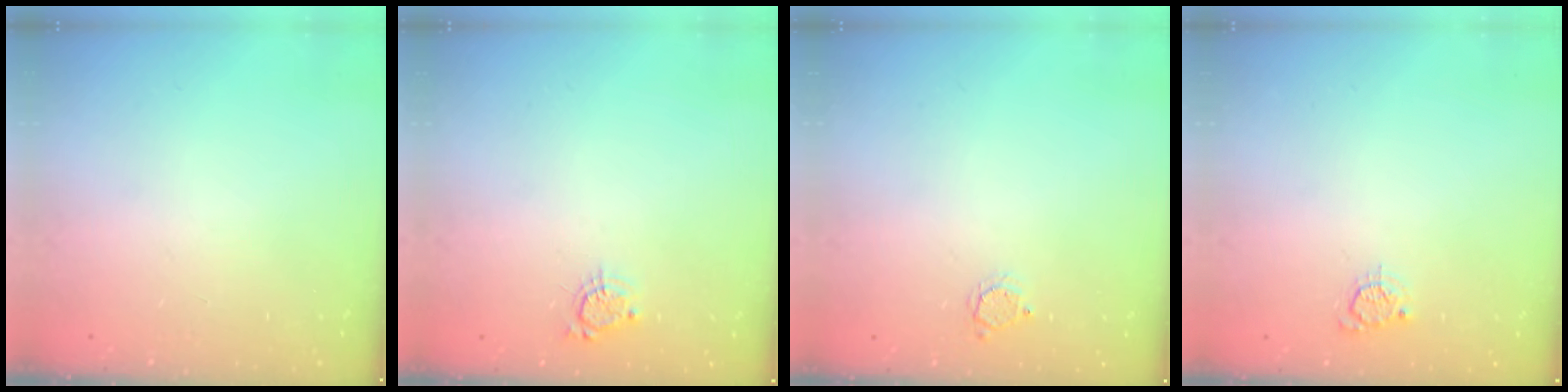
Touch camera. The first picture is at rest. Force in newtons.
{"total": 4.0, "press": 4.0, "slide": 0.3}
{"total": 2.7, "press": 2.7, "slide": 0.2}
{"total": 3.3, "press": 3.3, "slide": 0.4}